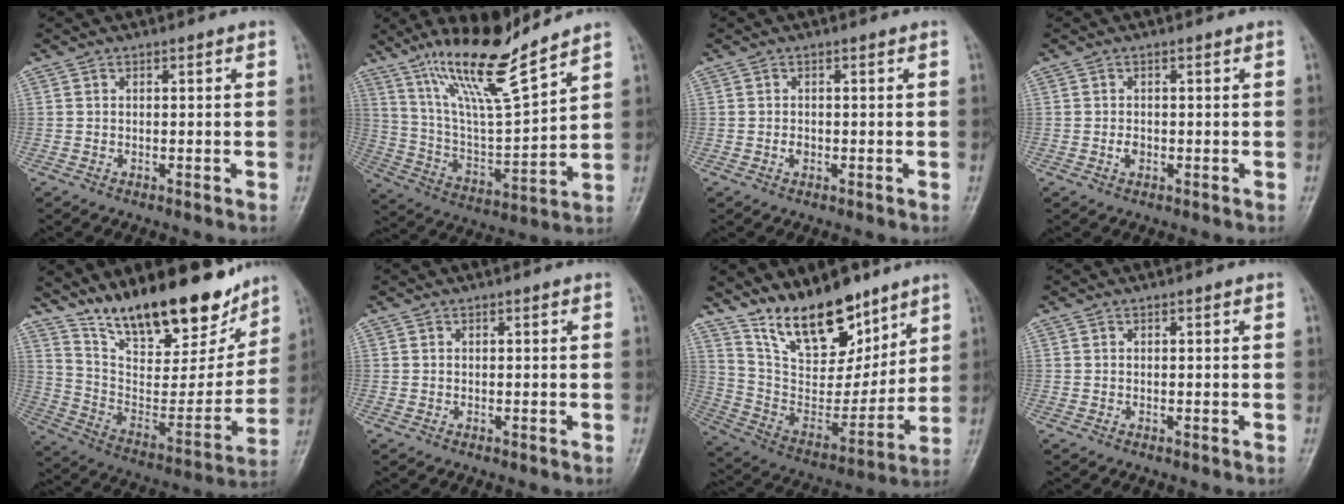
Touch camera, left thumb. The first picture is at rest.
{"total": 17.7, "force": [13.4, 2.3, 11.4], "torque": [-0.195, -0.070, 0.259]}
{"total": 1.0, "force": [-0.3, 0.7, 0.6], "torque": [-0.007, 0.001, -0.004]}
{"total": 1.3, "force": [-0.3, 0.9, 0.8], "torque": [-0.012, 0.001, -0.004]}
{"total": 23.3, "force": [17.6, 8.3, 12.8], "torque": [-0.157, -0.085, 0.295]}
{"total": 0.0}
{"total": 18.4, "force": [13.2, 8.4, 9.7], "torque": [-0.107, -0.077, 0.246]}
{"total": 0.0}